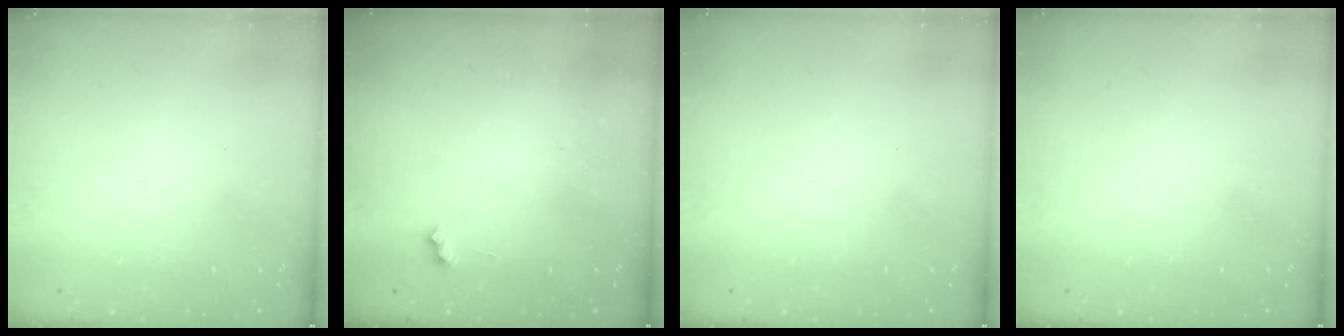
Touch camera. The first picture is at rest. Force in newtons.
{"total": 3.7, "press": 3.6, "slide": 0.4}
{"total": 0.0}
{"total": 0.0}